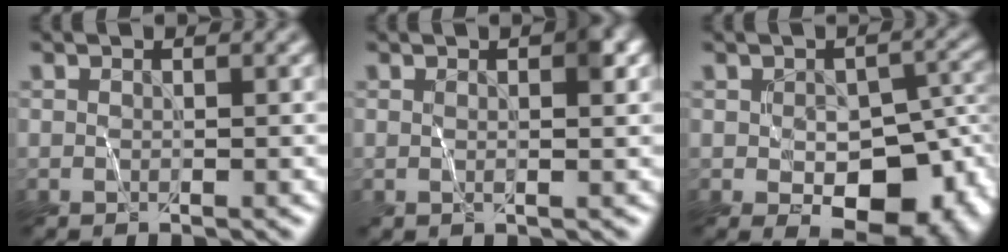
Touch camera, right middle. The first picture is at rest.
{"total": 1.7, "force": [0.5, 0.4, 1.6], "torque": [-0.018, 0.004, 0.010]}
{"total": 9.4, "force": [-2.8, 5.2, 7.3], "torque": [-0.108, -0.019, -0.027]}